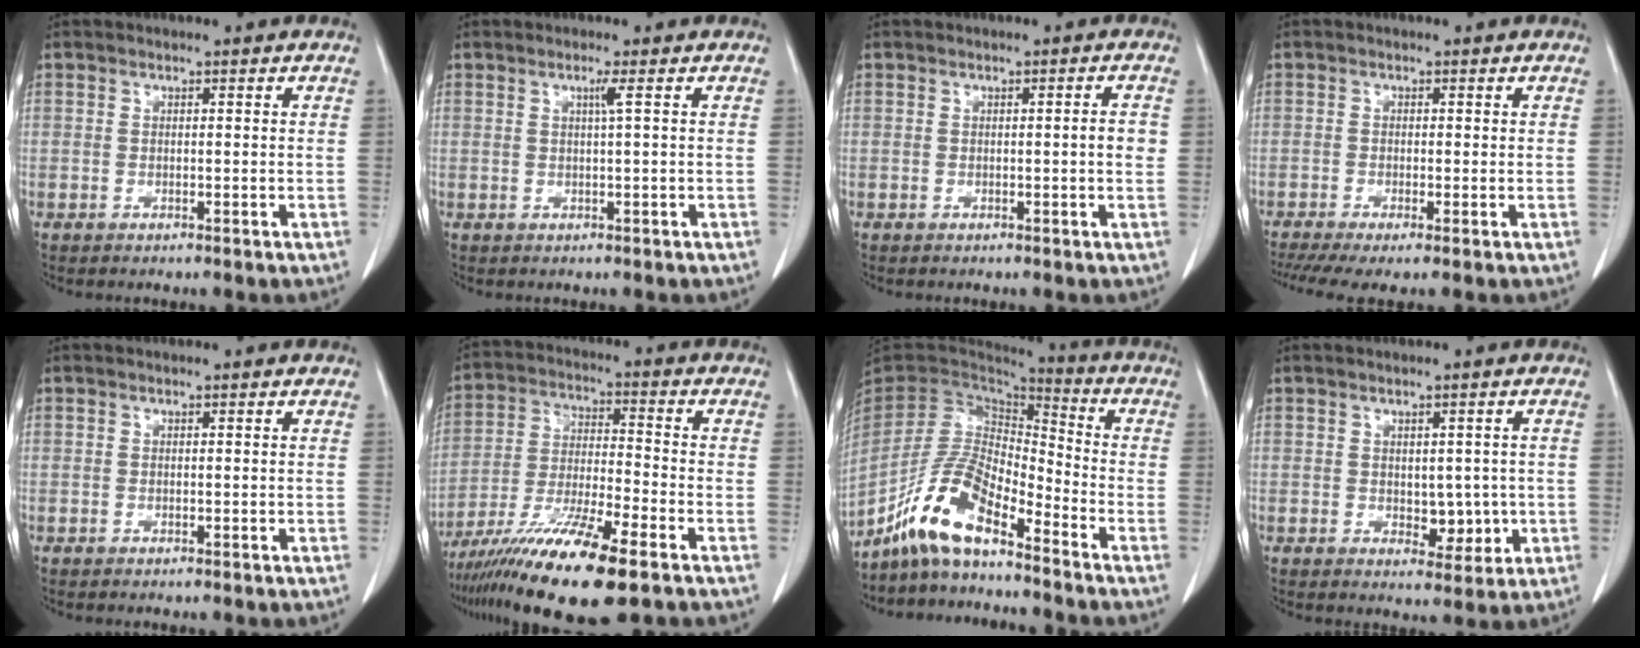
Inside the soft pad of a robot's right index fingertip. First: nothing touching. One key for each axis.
{"total": 1.3, "fx": 0.4, "fy": -0.5, "fz": 1.2, "tx": -0.025, "ty": -0.001, "tz": 0.008}
{"total": 2.0, "fx": -0.1, "fy": 0.1, "fz": 2.0, "tx": -0.025, "ty": 0.002, "tz": -0.002}
{"total": 5.7, "fx": -3.8, "fy": 1.1, "fz": 4.1, "tx": -0.071, "ty": -0.011, "tz": -0.068}
{"total": 0.0}
{"total": 14.8, "fx": -9.5, "fy": 1.2, "fz": 11.3, "tx": -0.220, "ty": -0.038, "tz": -0.170}
{"total": 11.5, "fx": -8.3, "fy": 2.8, "fz": 7.5, "tx": -0.161, "ty": 0.014, "tz": -0.159}
{"total": 4.5, "fx": -0.4, "fy": 2.7, "fz": 3.6, "tx": -0.038, "ty": -0.002, "tz": 0.005}